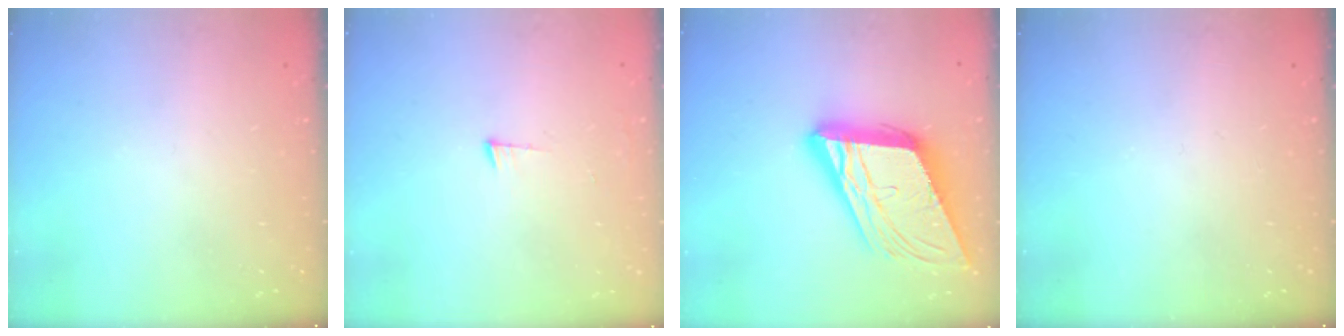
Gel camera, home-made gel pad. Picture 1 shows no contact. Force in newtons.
{"total": 2.8, "press": 2.7, "slide": 0.5}
{"total": 22.5, "press": 22.0, "slide": 4.5}
{"total": 0.0}